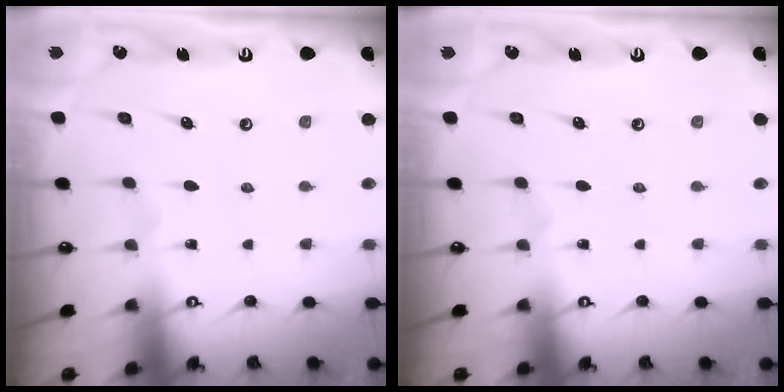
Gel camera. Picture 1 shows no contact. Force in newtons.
{"total": 0.0}